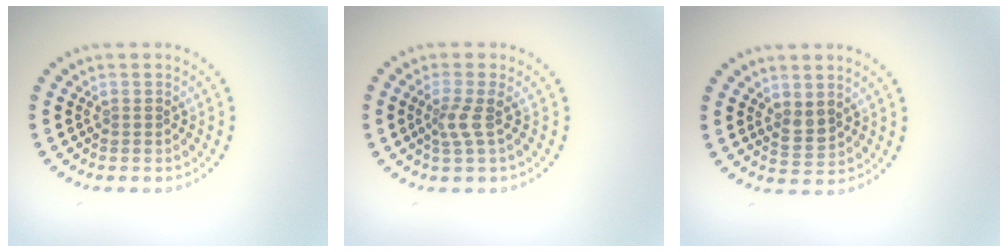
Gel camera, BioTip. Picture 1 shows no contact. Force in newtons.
{"total": 1.9, "press": 1.4, "slide": 1.3}
{"total": 1.6, "press": 1.5, "slide": 0.7}